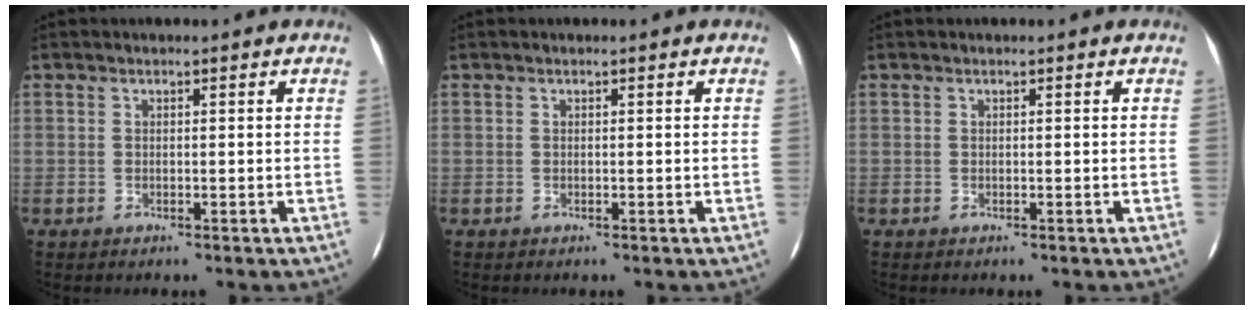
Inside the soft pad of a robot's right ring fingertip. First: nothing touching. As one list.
[{"total": 0.0}, {"total": 0.0}]